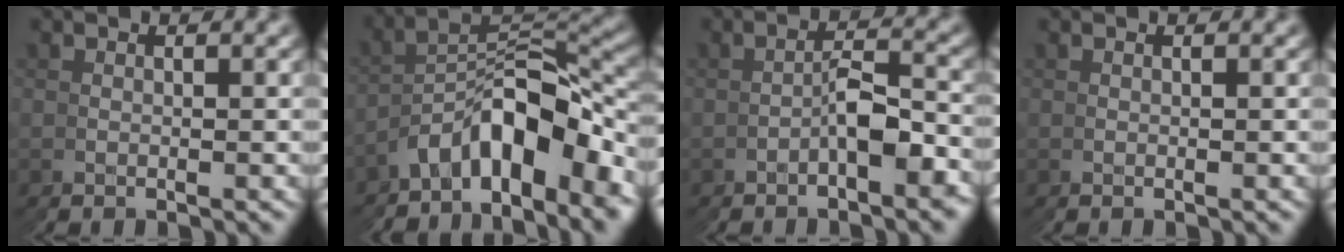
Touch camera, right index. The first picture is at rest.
{"total": 9.1, "force": [-3.5, 4.8, 6.9], "torque": [-0.115, -0.018, -0.043]}
{"total": 2.8, "force": [-1.8, 0.9, 2.0], "torque": [-0.022, -0.001, -0.030]}
{"total": 0.0}